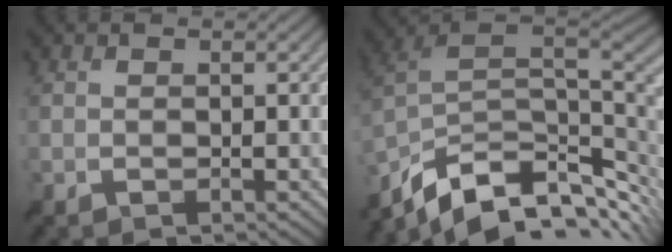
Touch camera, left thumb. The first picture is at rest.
{"total": 12.8, "force": [-5.8, 6.9, 9.1], "torque": [-0.199, -0.020, -0.099]}